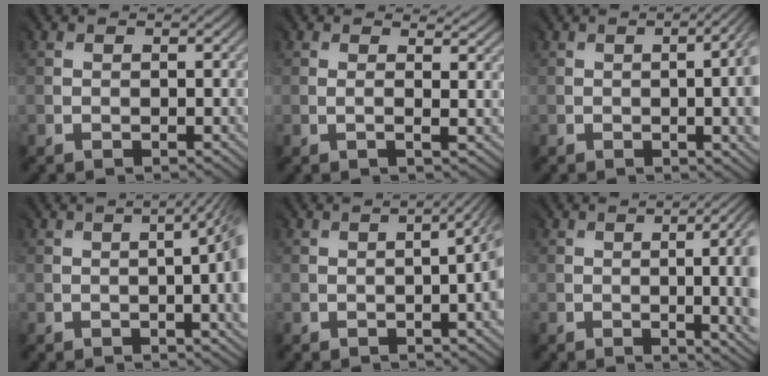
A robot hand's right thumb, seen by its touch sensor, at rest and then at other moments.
{"total": 2.6, "force": [0.7, 0.5, 2.4], "torque": [-0.036, 0.006, 0.011]}
{"total": 10.6, "force": [-1.0, 4.8, 9.4], "torque": [-0.092, -0.003, -0.004]}
{"total": 10.6, "force": [-1.0, 4.3, 9.7], "torque": [-0.103, 0.000, -0.016]}
{"total": 7.2, "force": [-0.9, 2.8, 6.6], "torque": [-0.069, -0.001, -0.011]}
{"total": 11.7, "force": [-1.1, 5.7, 10.2], "torque": [-0.090, 0.000, -0.008]}